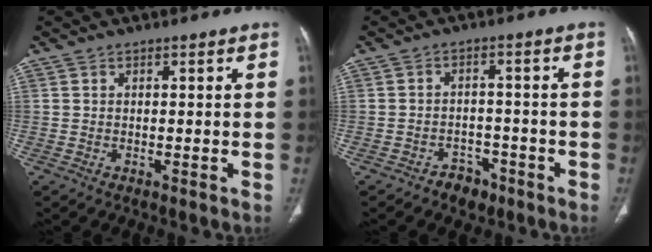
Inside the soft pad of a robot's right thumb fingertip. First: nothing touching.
{"total": 4.3, "force": [-2.9, 2.9, 1.2], "torque": [-0.006, 0.026, -0.039]}